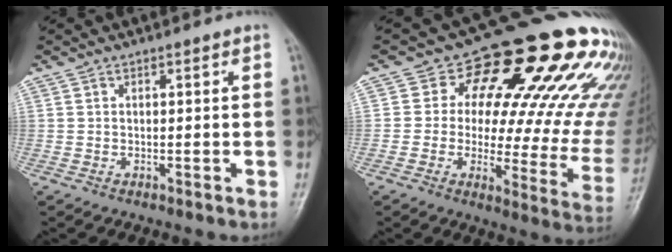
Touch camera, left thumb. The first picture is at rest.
{"total": 25.2, "force": [12.4, 11.7, 18.5], "torque": [-0.197, -0.026, 0.153]}